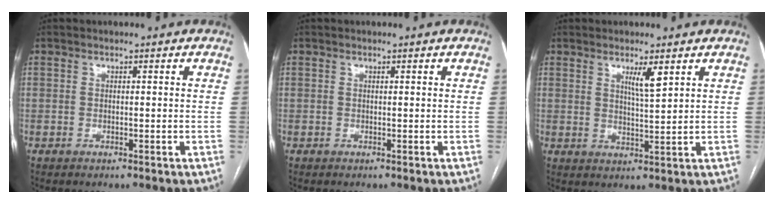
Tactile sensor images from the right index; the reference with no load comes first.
{"total": 0.0}
{"total": 3.6, "force": [2.1, 0.0, 3.0], "torque": [-0.054, -0.006, 0.039]}